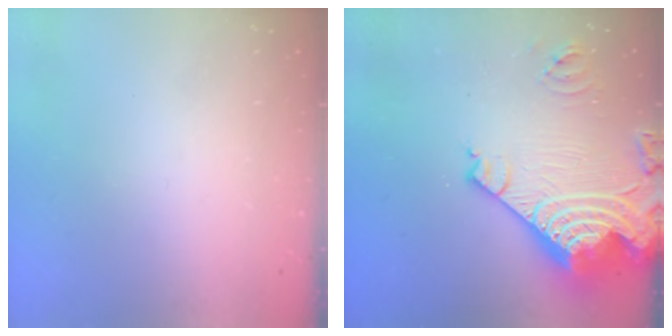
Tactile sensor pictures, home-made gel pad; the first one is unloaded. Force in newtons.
{"total": 20.7, "press": 20.6, "slide": 2.4}